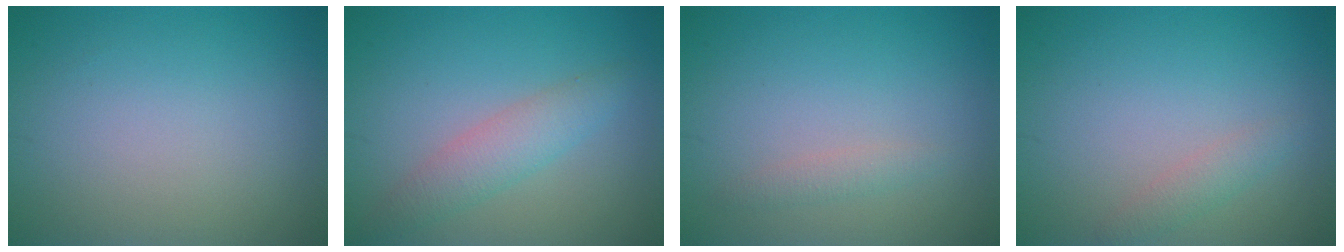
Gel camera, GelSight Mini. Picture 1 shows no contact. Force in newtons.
{"total": 2.9, "press": 2.9, "slide": 0.1}
{"total": 1.1, "press": 1.1, "slide": 0.0}
{"total": 1.4, "press": 1.4, "slide": 0.0}